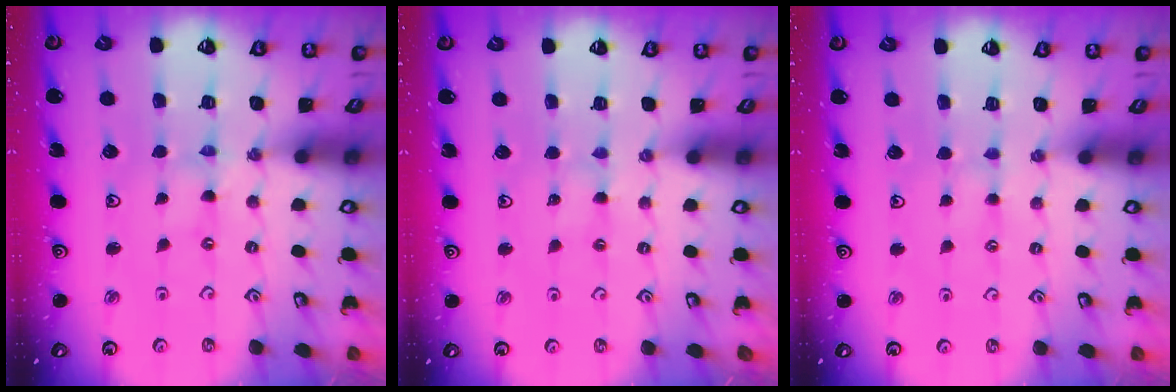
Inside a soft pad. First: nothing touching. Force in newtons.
{"total": 1.9, "press": 1.8, "slide": 0.3}
{"total": 1.8, "press": 1.7, "slide": 0.3}